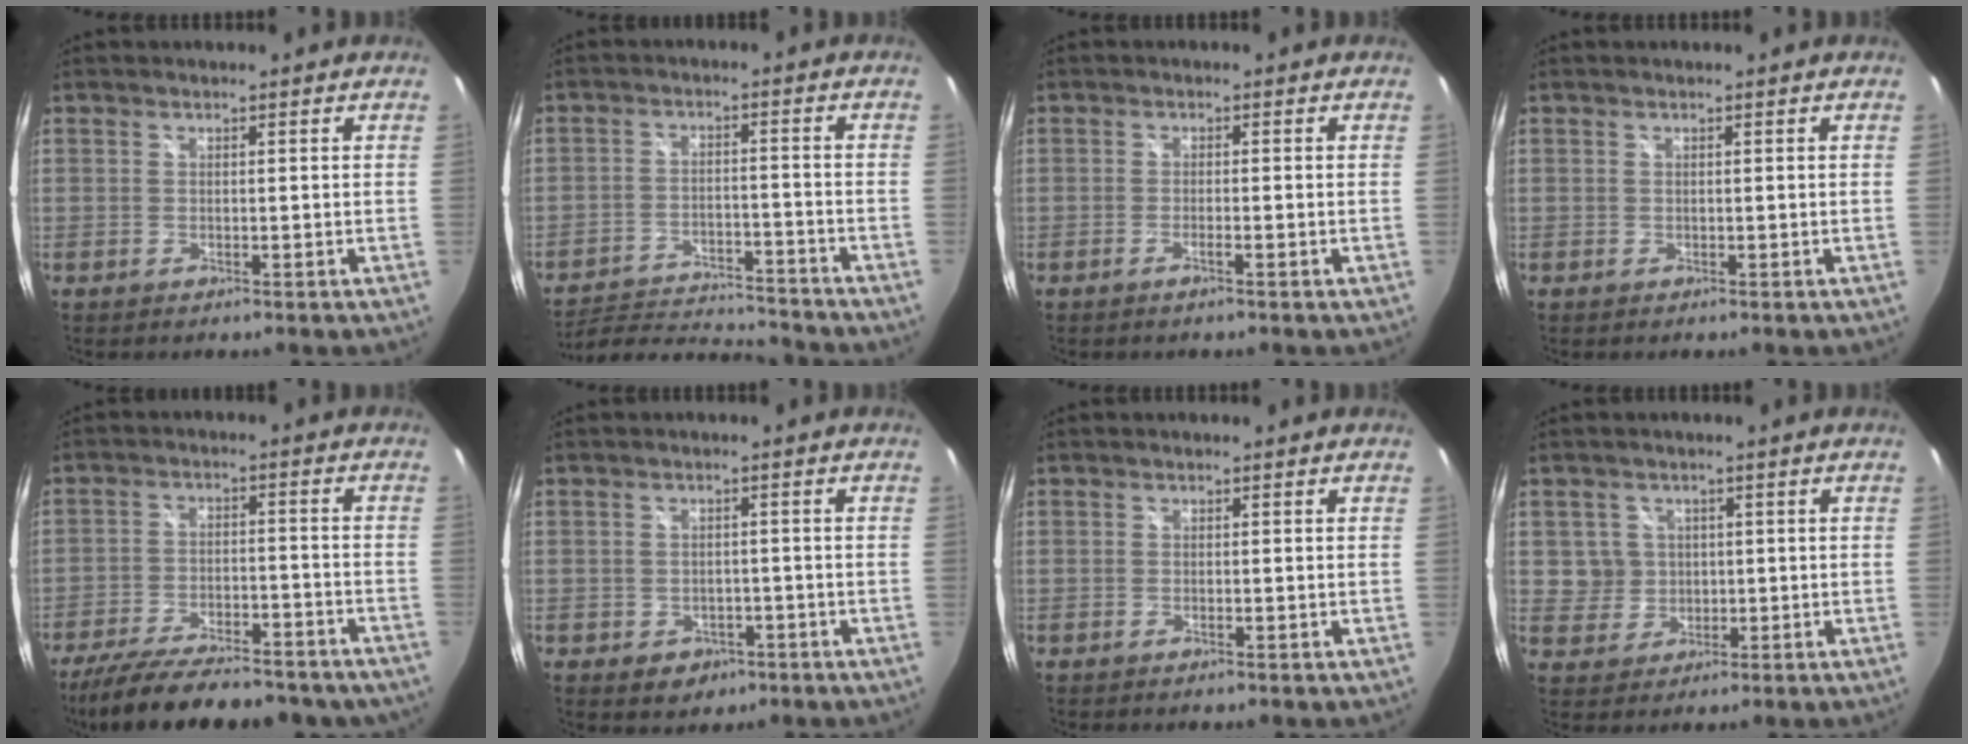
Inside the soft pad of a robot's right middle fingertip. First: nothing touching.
{"total": 12.8, "force": [-12.3, 1.3, 3.5], "torque": [-0.087, -0.004, -0.195]}
{"total": 1.8, "force": [-1.1, -0.2, 1.4], "torque": [-0.024, -0.002, -0.021]}
{"total": 0.0}
{"total": 22.8, "force": [-18.9, 6.5, 11.0], "torque": [-0.210, -0.033, -0.264]}
{"total": 4.4, "force": [-2.2, 3.4, 1.6], "torque": [-0.039, 0.000, -0.022]}
{"total": 0.6, "force": [-0.4, 0.0, 0.5], "torque": [-0.005, 0.001, -0.008]}
{"total": 4.1, "force": [0.6, 4.0, 0.5], "torque": [-0.008, 0.011, 0.015]}